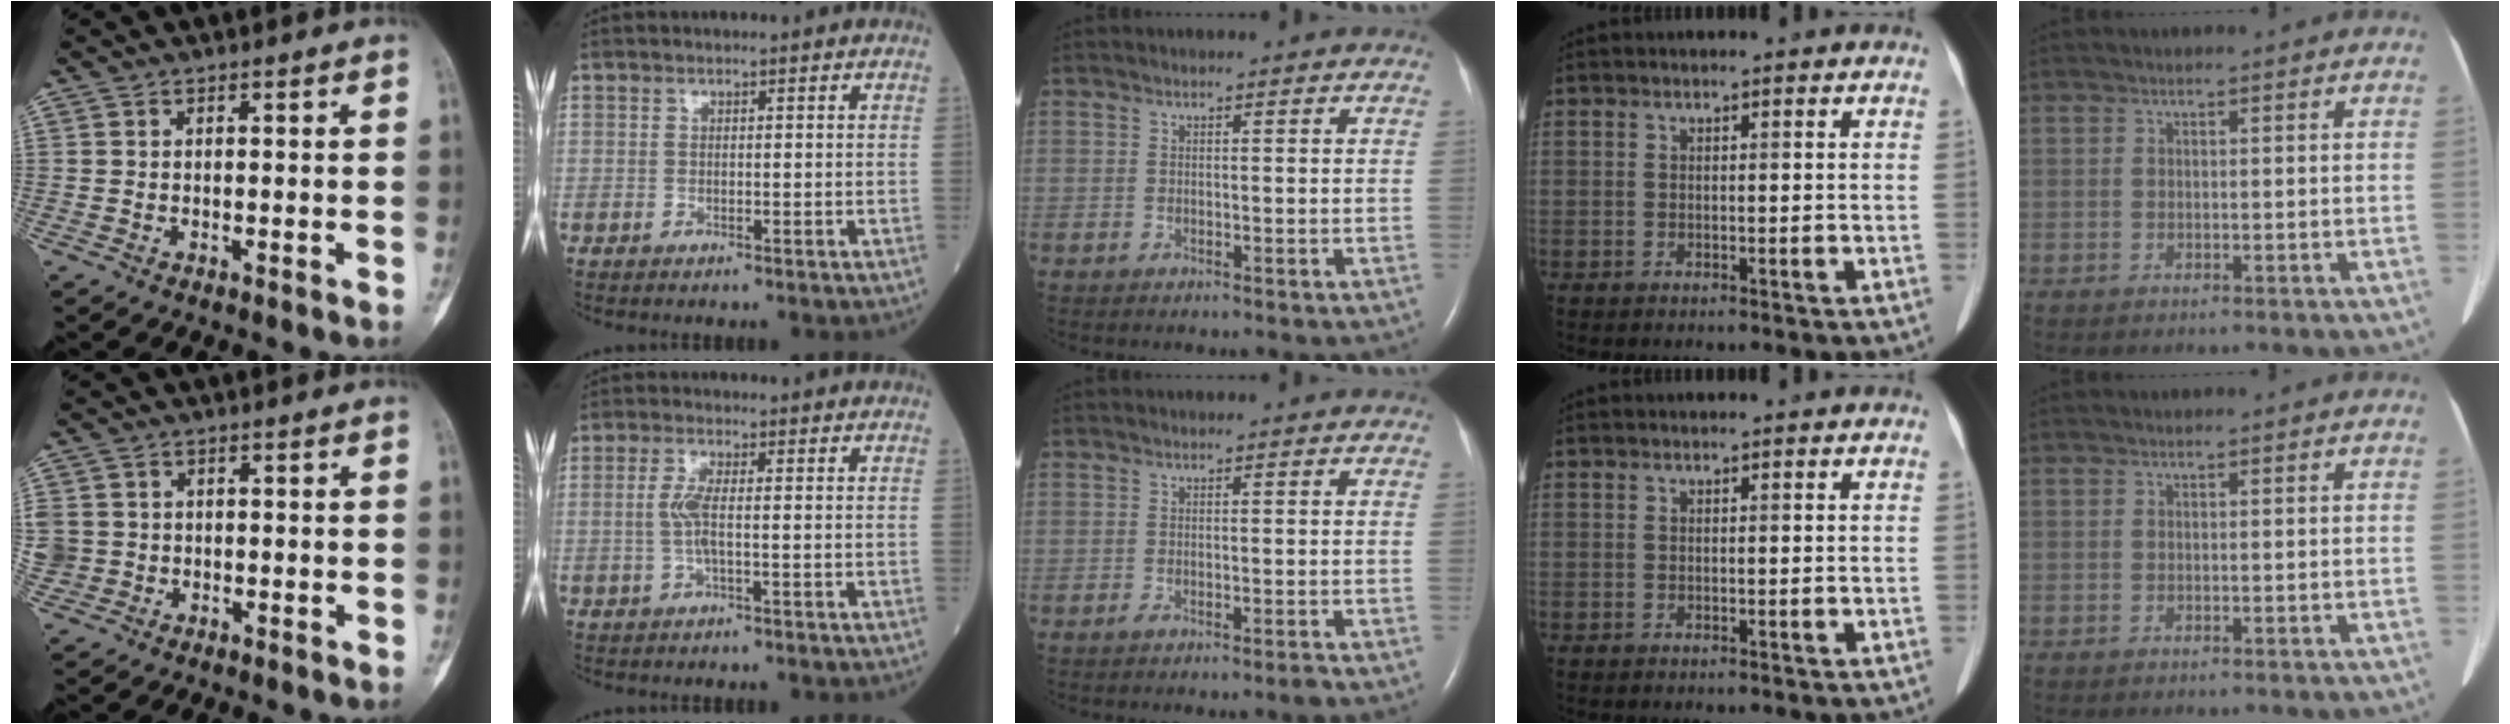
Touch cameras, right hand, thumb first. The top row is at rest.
{"thumb": {"total": 4.6, "force": [-0.1, 4.4, 1.1], "torque": [-0.015, 0.017, 0.004]}, "index": {"total": 3.3, "force": [-0.2, 0.4, 3.2], "torque": [-0.076, -0.003, -0.008]}, "middle": {"total": 1.2, "force": [-1.0, -0.2, 0.7], "torque": [-0.015, -0.002, -0.017]}}